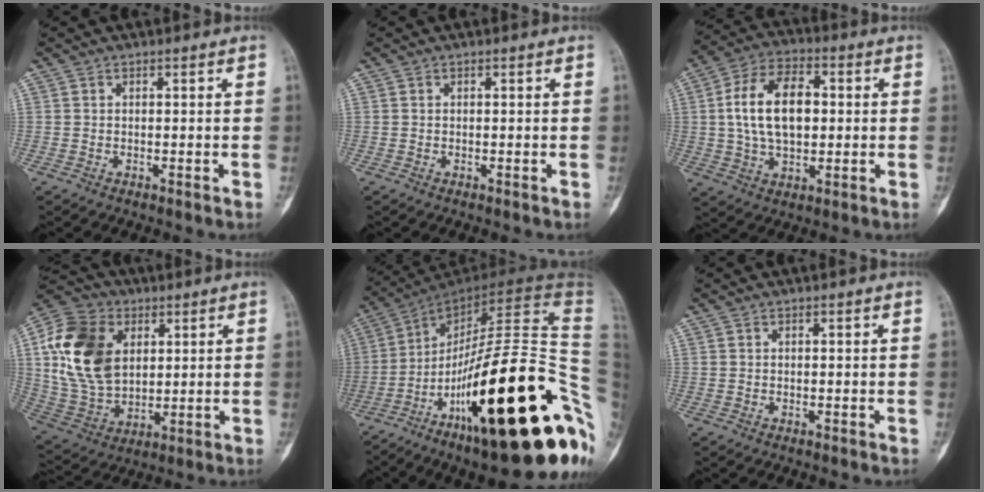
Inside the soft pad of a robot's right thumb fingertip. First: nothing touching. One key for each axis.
{"total": 0.0}
{"total": 14.6, "fx": 1.4, "fy": 8.7, "fz": 11.7, "tx": -0.198, "ty": 0.015, "tz": 0.022}
{"total": 19.5, "fx": 4.8, "fy": 13.7, "fz": 13.0, "tx": -0.242, "ty": -0.006, "tz": 0.095}
{"total": 39.9, "fx": -12.5, "fy": 10.2, "fz": 36.5, "tx": -0.468, "ty": 0.067, "tz": -0.192}
{"total": 0.0}